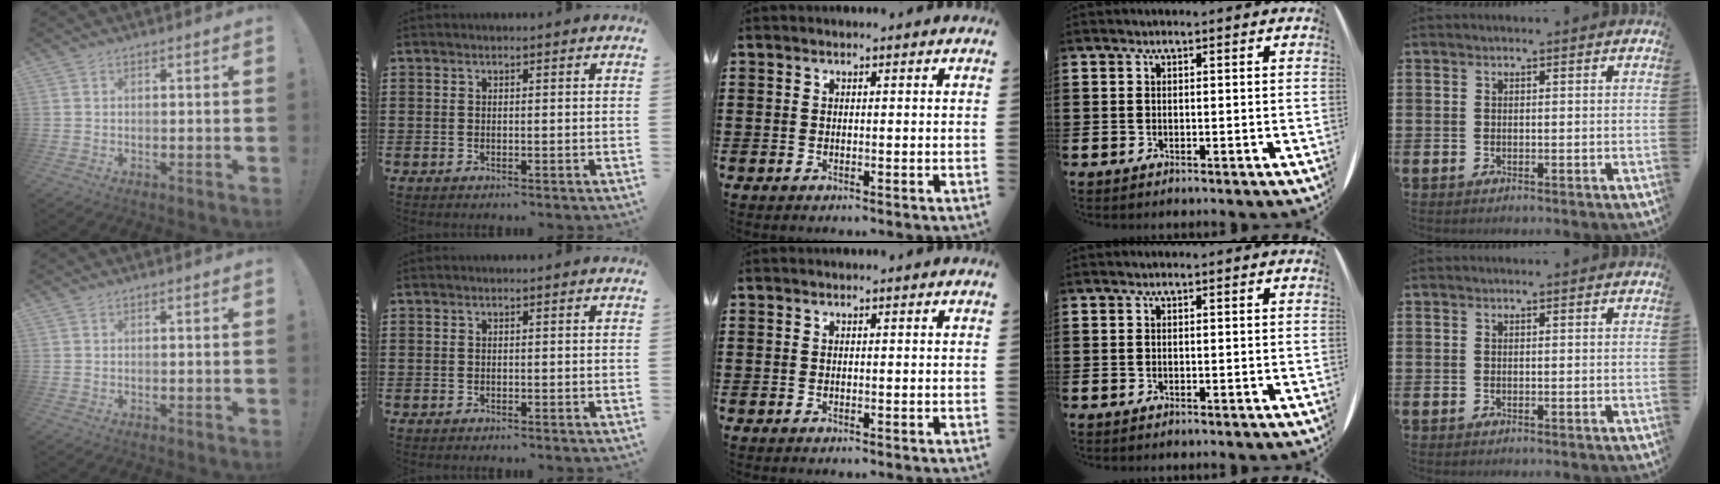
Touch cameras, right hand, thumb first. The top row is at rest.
{}